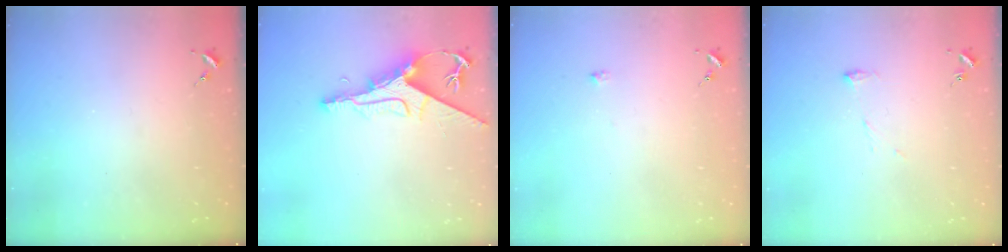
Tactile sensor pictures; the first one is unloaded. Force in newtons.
{"total": 9.8, "press": 9.8, "slide": 1.3}
{"total": 4.3, "press": 4.3, "slide": 0.2}
{"total": 7.1, "press": 7.0, "slide": 0.4}